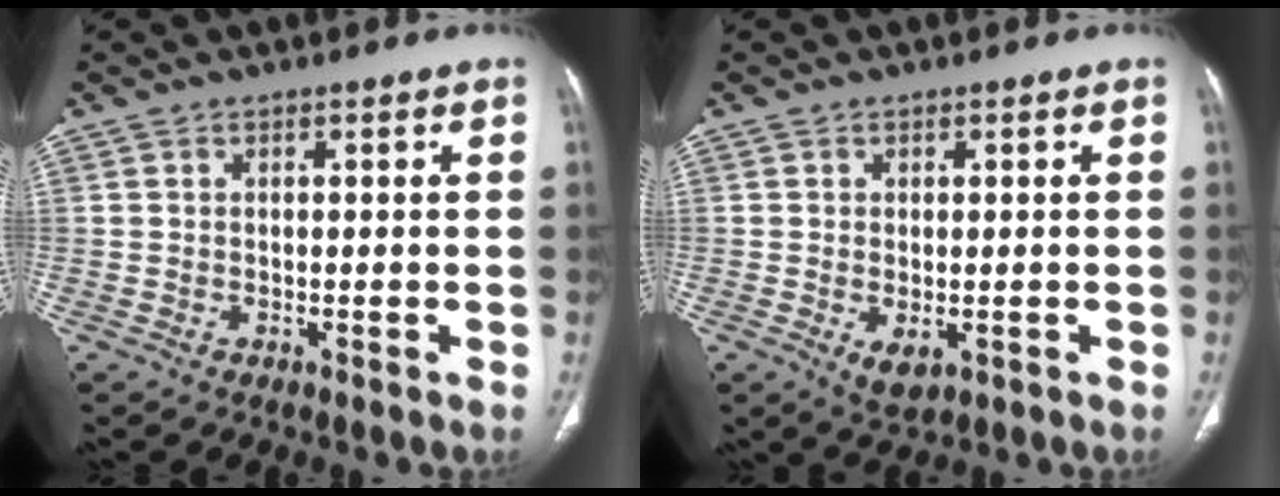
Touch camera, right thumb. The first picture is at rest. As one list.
[{"total": 3.4, "force": [-1.0, 1.7, 2.7], "torque": [-0.047, -0.008, -0.007]}]